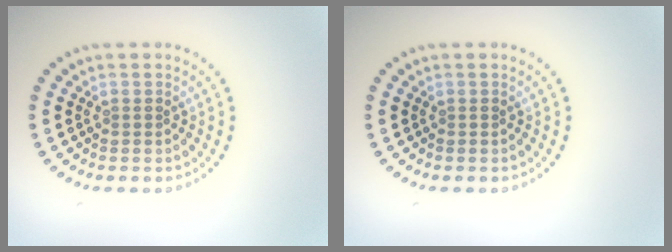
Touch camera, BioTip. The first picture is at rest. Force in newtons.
{"total": 0.0}